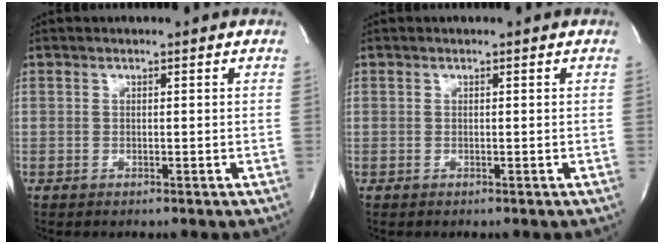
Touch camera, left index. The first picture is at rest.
{"total": 0.0}